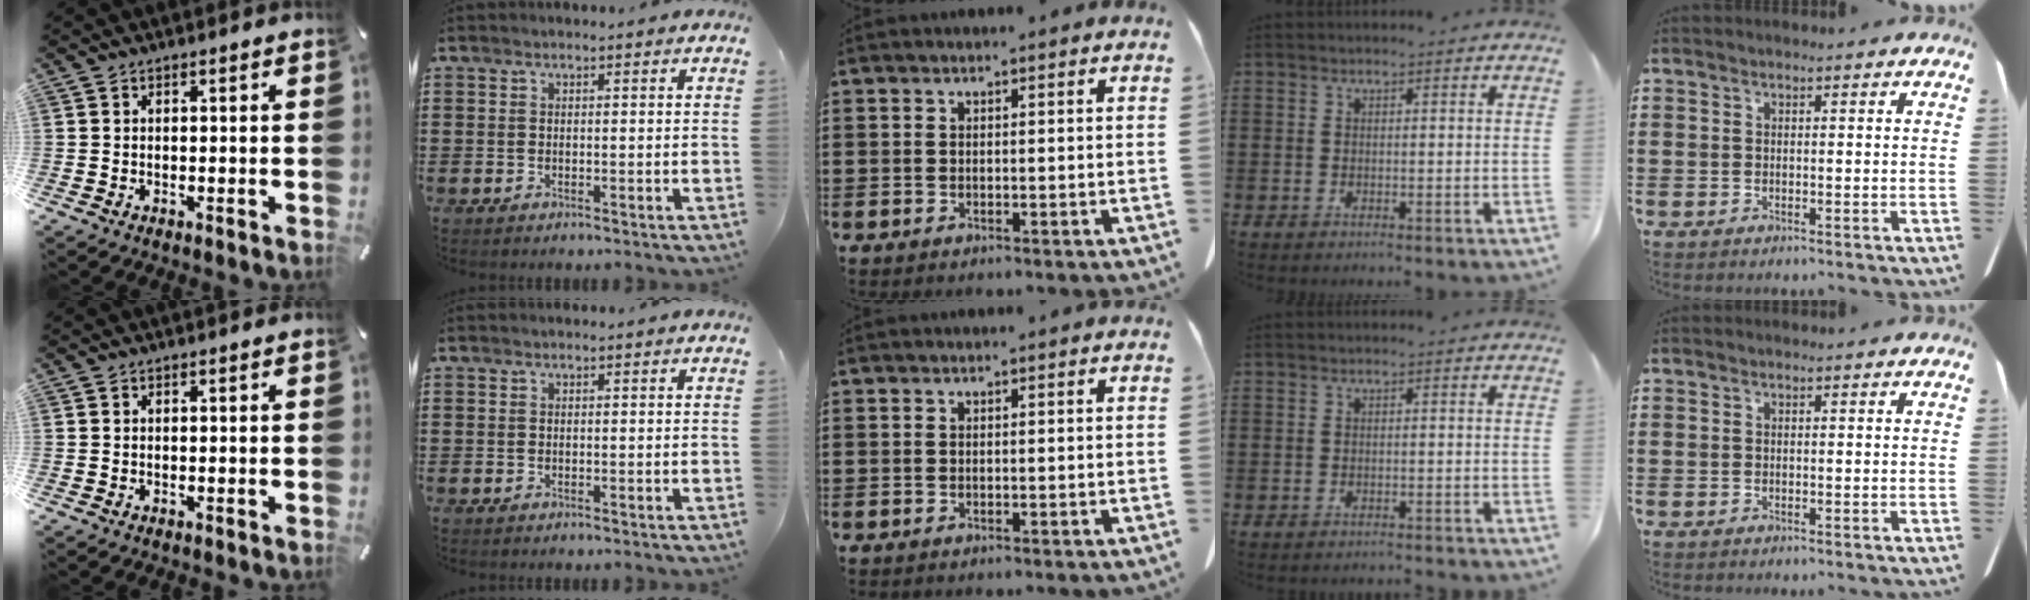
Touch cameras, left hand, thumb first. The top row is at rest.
{"ring": {"total": 0.9, "force": [-0.8, -0.1, 0.1], "torque": [-0.005, -0.001, -0.017]}}